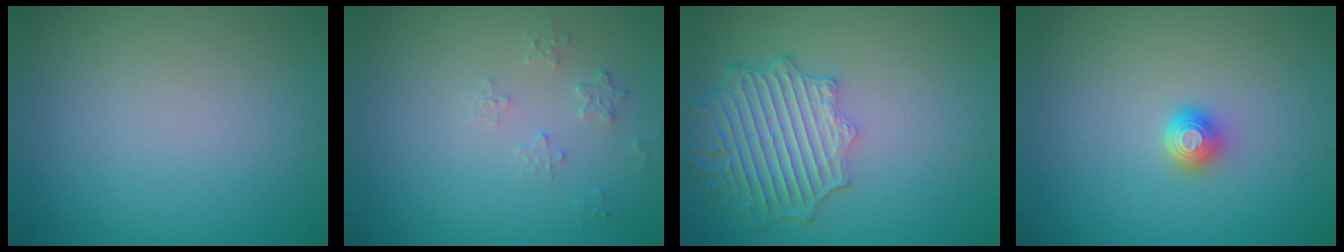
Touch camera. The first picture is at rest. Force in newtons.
{"total": 1.2, "press": 0.8, "slide": 0.9}
{"total": 6.3, "press": 5.1, "slide": 3.7}
{"total": 1.6, "press": 1.3, "slide": 0.9}